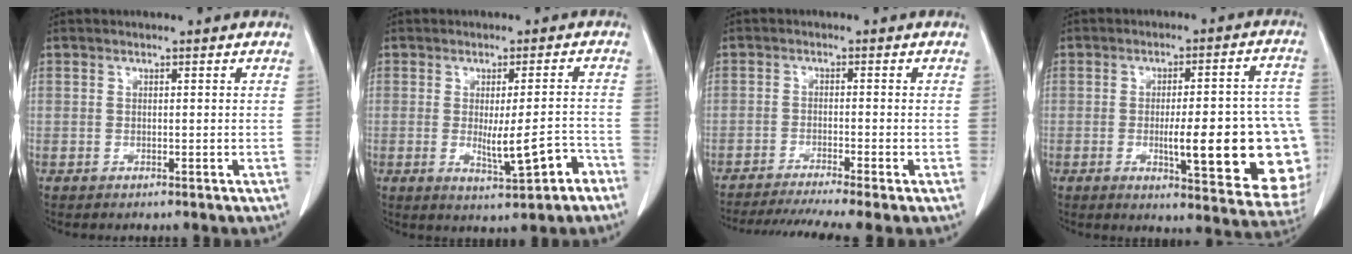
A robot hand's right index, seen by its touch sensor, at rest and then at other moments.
{"total": 6.7, "force": [-2.6, 0.9, 6.1], "torque": [-0.081, -0.006, -0.030]}
{"total": 9.7, "force": [-8.0, -0.9, 5.3], "torque": [-0.080, -0.016, -0.127]}
{"total": 19.7, "force": [-3.8, 3.6, 19.0], "torque": [-0.151, 0.019, -0.030]}